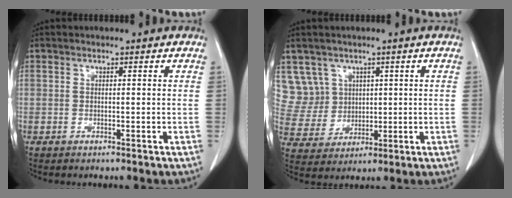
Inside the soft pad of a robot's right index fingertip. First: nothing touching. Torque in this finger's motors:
{"motor_torque": [-0.44, 0.43, -0.22, -0.05]}